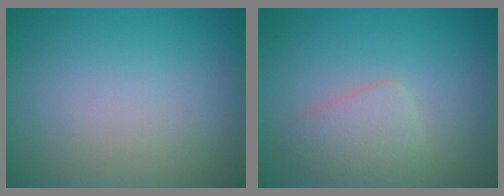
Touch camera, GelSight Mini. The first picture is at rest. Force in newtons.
{"total": 2.7, "press": 2.7, "slide": 0.1}